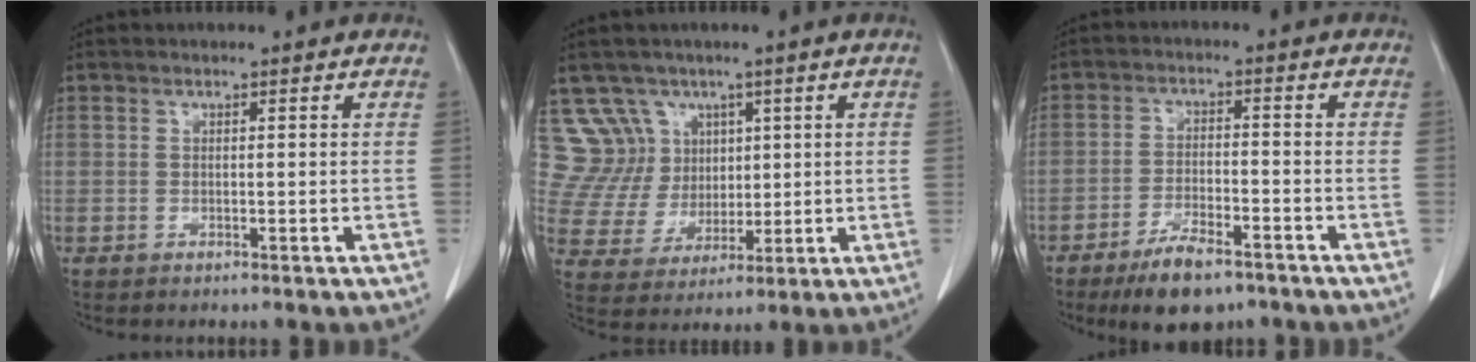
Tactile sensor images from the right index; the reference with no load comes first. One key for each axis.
{"total": 9.2, "fx": 4.8, "fy": 7.9, "fz": 0.0, "tx": -0.008, "ty": 0.035, "tz": 0.104}
{"total": 8.0, "fx": -5.7, "fy": 2.5, "fz": 5.1, "tx": -0.091, "ty": -0.008, "tz": -0.093}